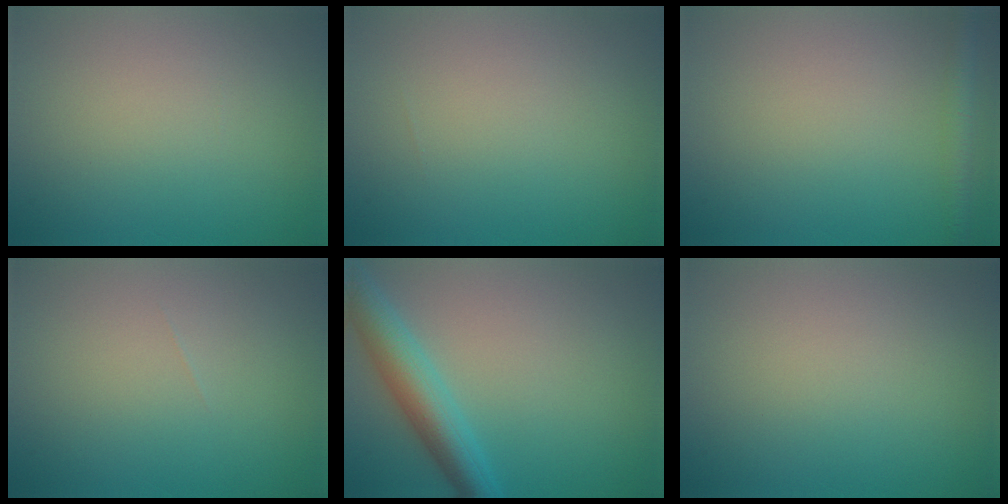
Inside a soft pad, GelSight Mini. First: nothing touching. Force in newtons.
{"total": 0.0}
{"total": 2.1, "press": 2.1, "slide": 0.1}
{"total": 0.0}
{"total": 5.3, "press": 5.3, "slide": 0.1}
{"total": 0.0}